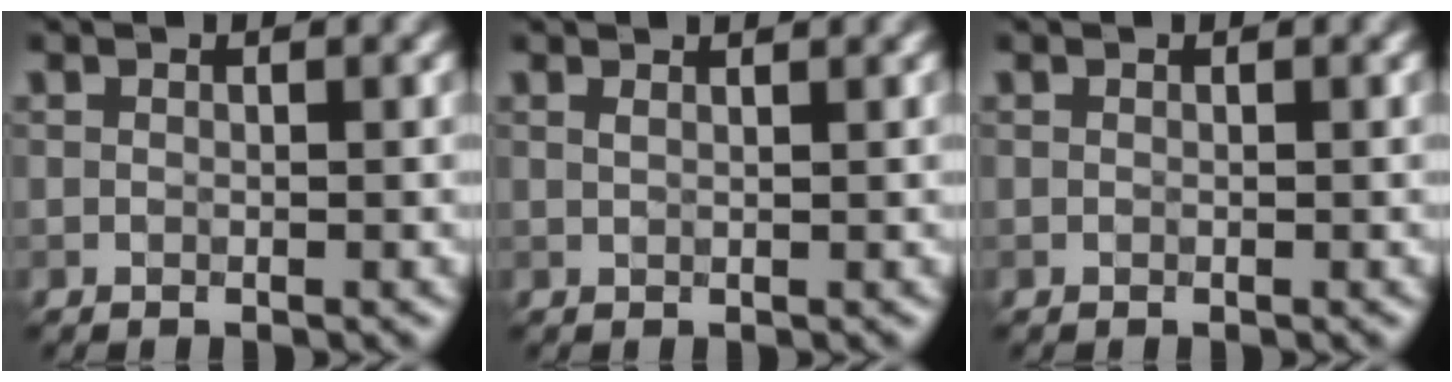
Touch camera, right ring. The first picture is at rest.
{"total": 2.1, "force": [1.5, 0.8, 1.2], "torque": [-0.012, 0.002, -0.002]}
{"total": 0.0}